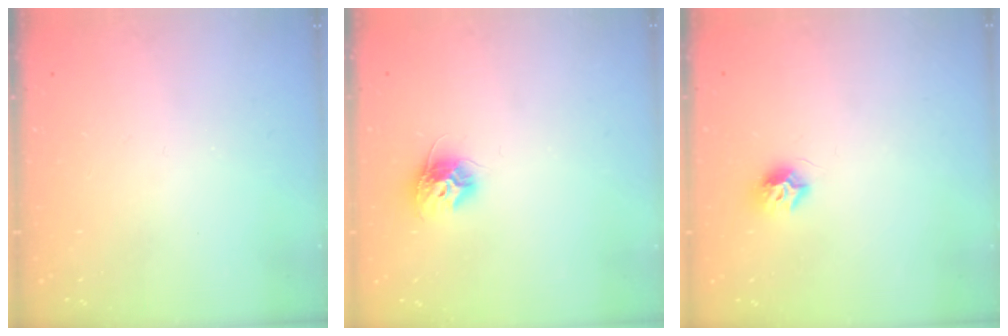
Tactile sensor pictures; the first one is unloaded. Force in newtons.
{"total": 9.4, "press": 9.4, "slide": 0.2}
{"total": 7.6, "press": 7.6, "slide": 0.4}